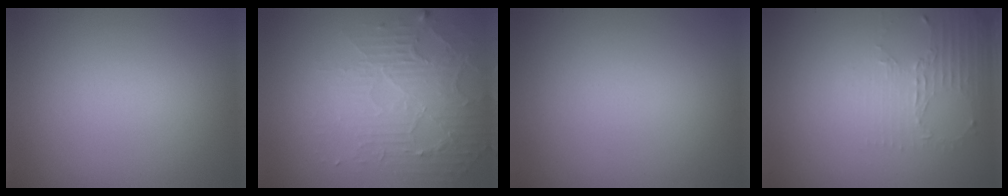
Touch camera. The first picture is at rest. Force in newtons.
{"total": 4.7, "press": 3.3, "slide": 3.3}
{"total": 0.0}
{"total": 2.3, "press": 1.6, "slide": 1.6}